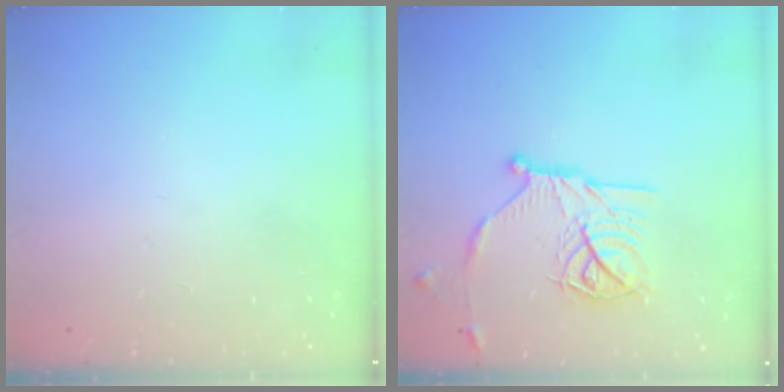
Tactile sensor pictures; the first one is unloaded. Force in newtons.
{"total": 17.0, "press": 17.0, "slide": 1.0}